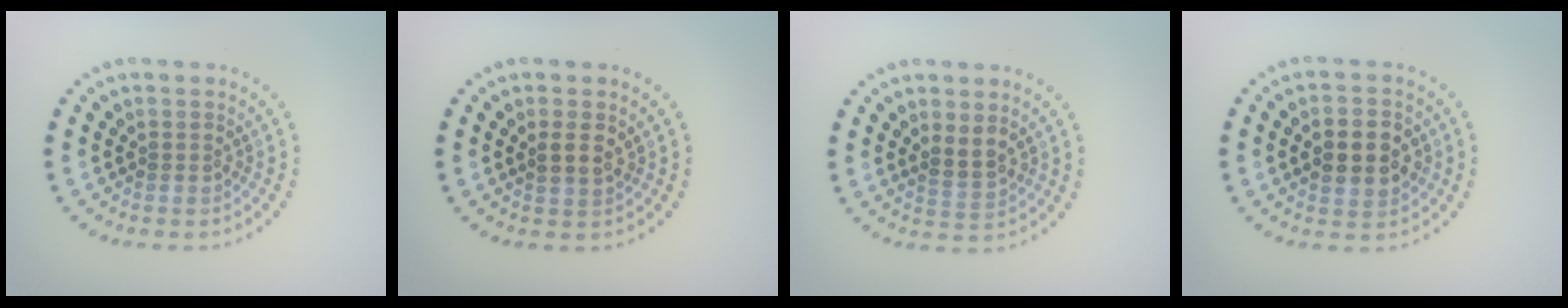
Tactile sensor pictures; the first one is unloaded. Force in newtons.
{"total": 1.2, "press": 1.1, "slide": 0.3}
{"total": 2.0, "press": 1.8, "slide": 1.0}
{"total": 4.6, "press": 4.6, "slide": 0.2}